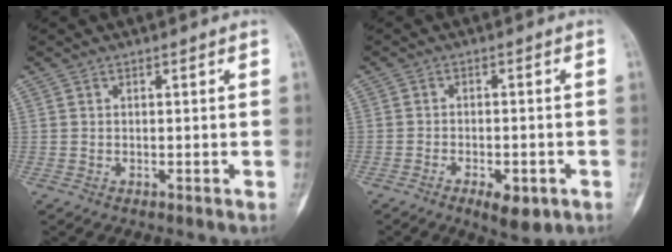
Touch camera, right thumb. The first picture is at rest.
{"total": 5.7, "force": [-2.8, 2.6, 4.2], "torque": [-0.055, 0.011, -0.035]}